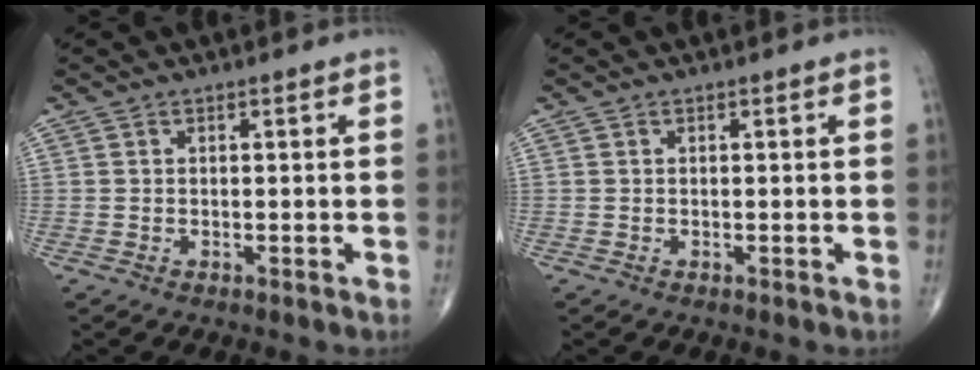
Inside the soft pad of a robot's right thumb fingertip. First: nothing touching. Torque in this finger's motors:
{"motor_torque": [0.00, 0.00, 0.00, 0.00, 0.01]}